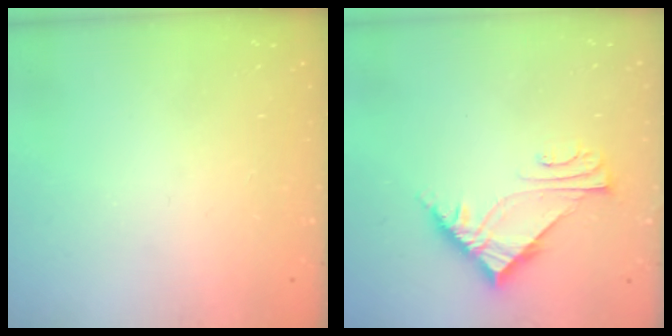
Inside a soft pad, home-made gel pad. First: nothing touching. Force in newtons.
{"total": 6.6, "press": 6.6, "slide": 0.4}